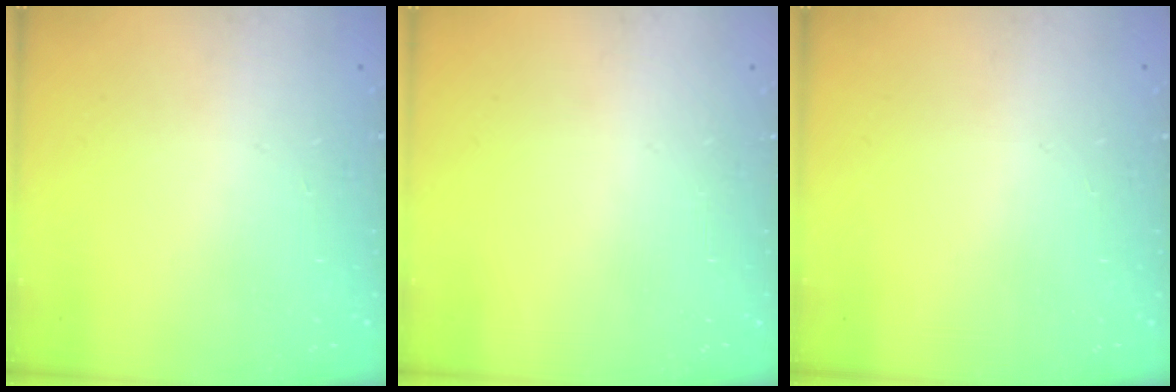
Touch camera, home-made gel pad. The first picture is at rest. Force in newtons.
{"total": 0.0}
{"total": 0.0}